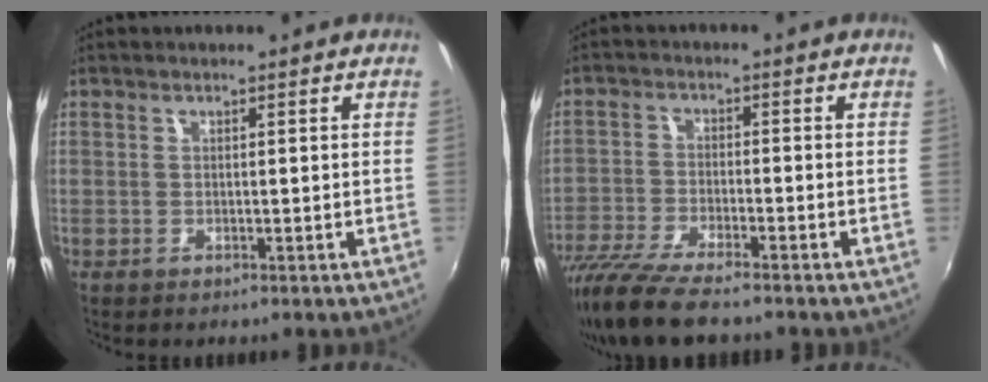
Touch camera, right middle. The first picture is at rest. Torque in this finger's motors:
{"motor_torque": [1.06, -1.08, 0.17, 0.14]}